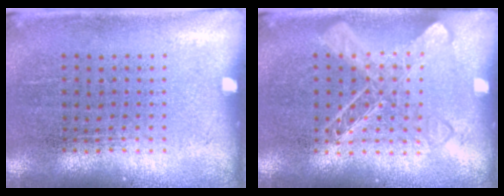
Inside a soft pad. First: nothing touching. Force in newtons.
{"total": 1.4, "press": 1.4, "slide": 0.2}